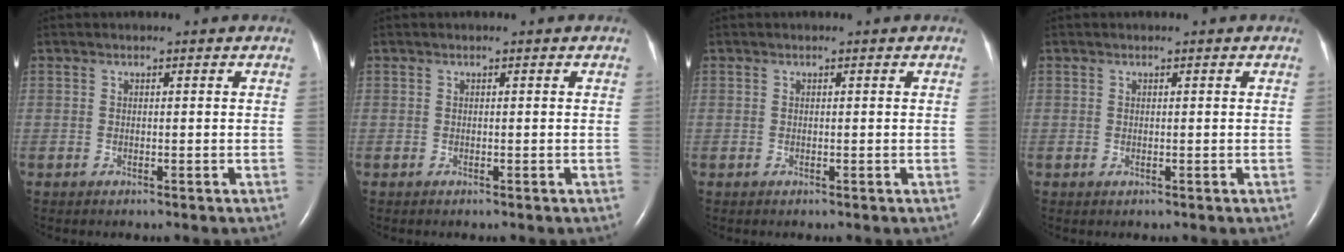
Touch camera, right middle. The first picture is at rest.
{"total": 0.0}
{"total": 0.0}
{"total": 0.0}